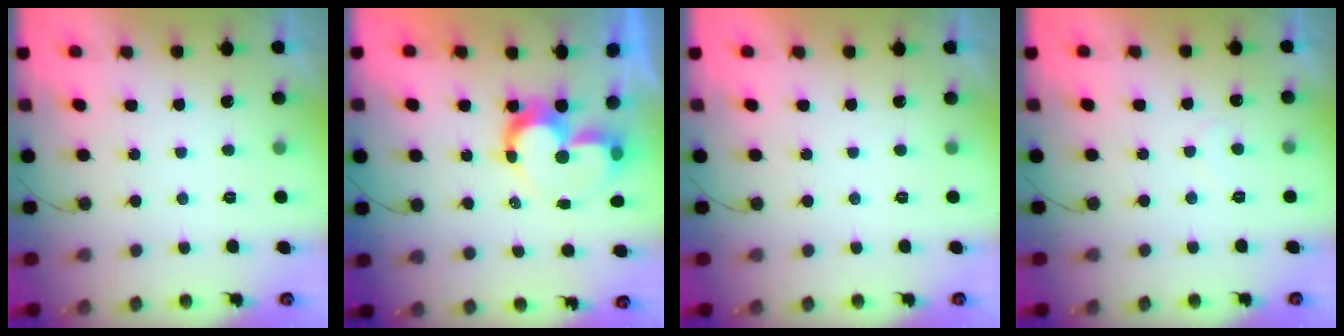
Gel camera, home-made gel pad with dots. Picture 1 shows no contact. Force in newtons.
{"total": 10.0, "press": 9.9, "slide": 0.7}
{"total": 1.8, "press": 1.8, "slide": 0.0}
{"total": 4.8, "press": 4.8, "slide": 0.2}